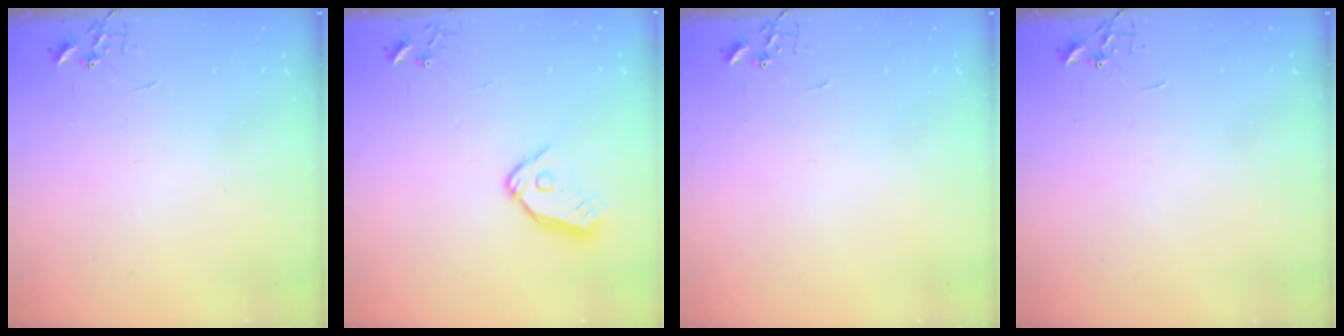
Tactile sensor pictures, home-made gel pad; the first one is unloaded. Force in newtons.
{"total": 9.4, "press": 9.4, "slide": 0.7}
{"total": 0.0}
{"total": 0.0}